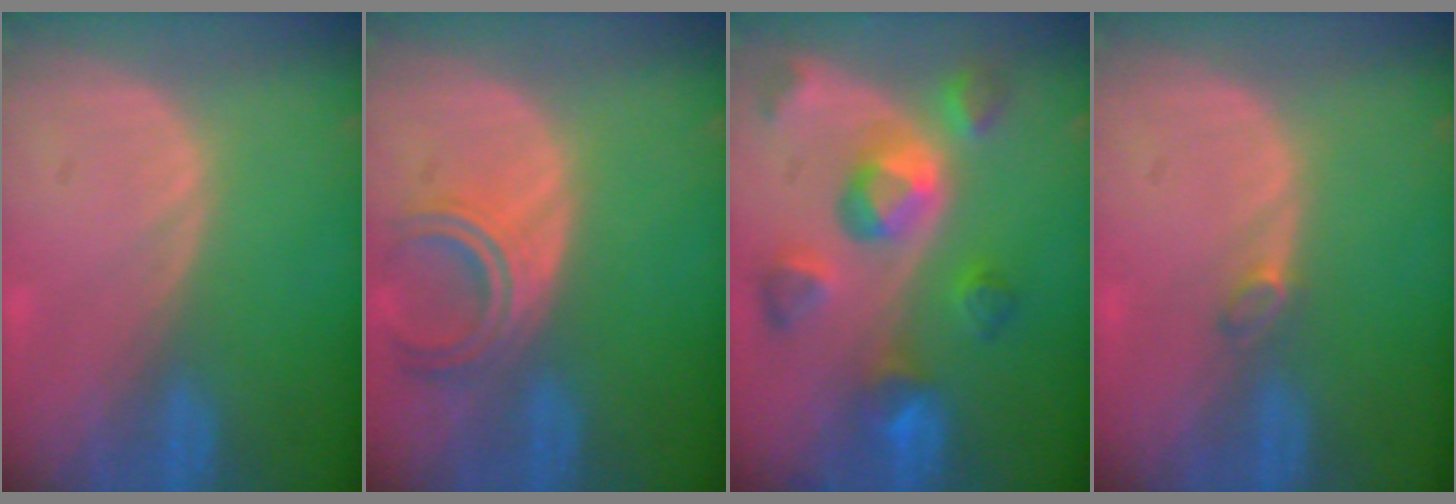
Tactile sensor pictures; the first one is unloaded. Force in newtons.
{"total": 5.2, "press": 5.0, "slide": 1.4}
{"total": 9.9, "press": 8.8, "slide": 4.6}
{"total": 1.2, "press": 1.2, "slide": 0.4}